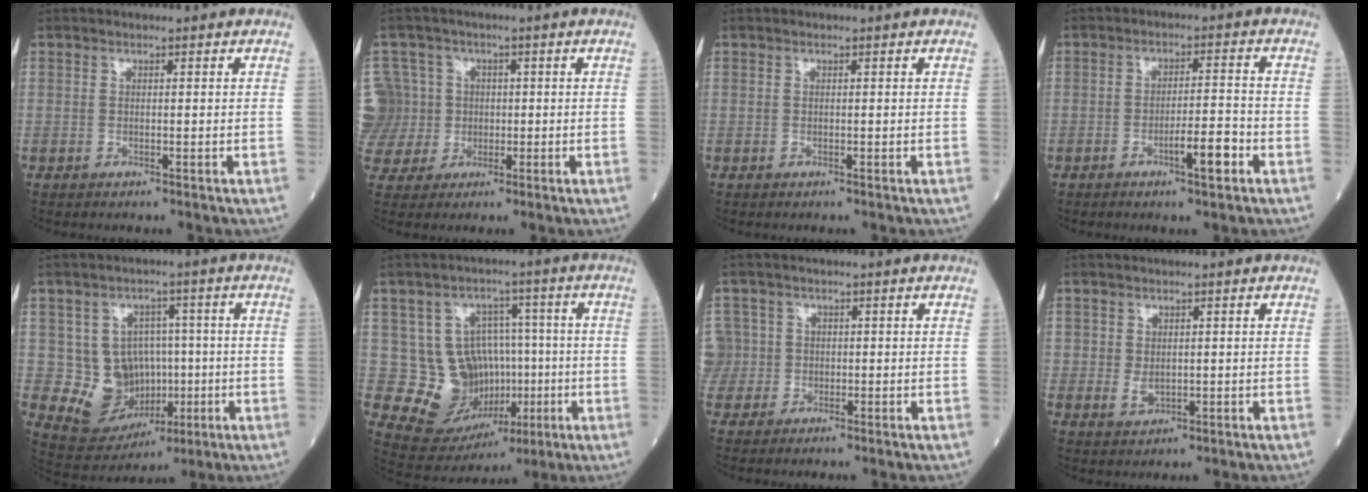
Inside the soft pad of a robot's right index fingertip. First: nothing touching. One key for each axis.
{"total": 11.3, "fx": 0.2, "fy": 11.1, "fz": 2.2, "tx": -0.088, "ty": 0.044, "tz": 0.025}
{"total": 0.0}
{"total": 5.0, "fx": -2.4, "fy": 0.5, "fz": 4.4, "tx": -0.066, "ty": 0.000, "tz": -0.041}
{"total": 9.7, "fx": -0.6, "fy": 8.3, "fz": 5.1, "tx": -0.086, "ty": 0.024, "tz": 0.017}
{"total": 11.4, "fx": -0.9, "fy": 9.7, "fz": 6.0, "tx": -0.099, "ty": 0.033, "tz": 0.013}
{"total": 4.6, "fx": -0.2, "fy": 4.6, "fz": -0.3, "tx": 0.006, "ty": 0.027, "tz": -0.004}
{"total": 2.1, "fx": 0.1, "fy": 1.7, "fz": 1.1, "tx": -0.019, "ty": -0.003, "tz": 0.008}